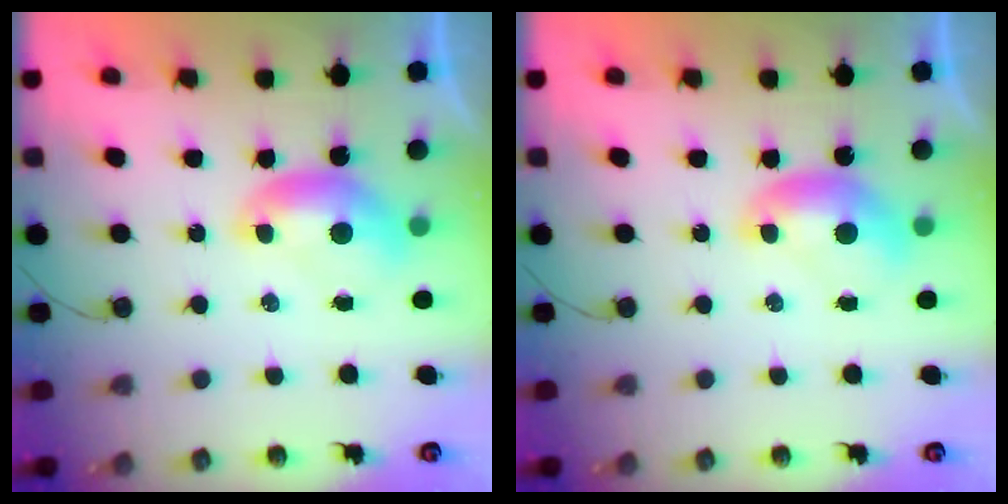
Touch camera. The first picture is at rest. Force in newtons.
{"total": 0.0}